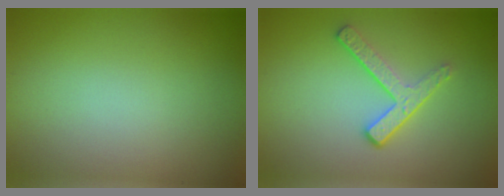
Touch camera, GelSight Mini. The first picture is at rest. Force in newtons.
{"total": 3.1, "press": 2.5, "slide": 1.8}